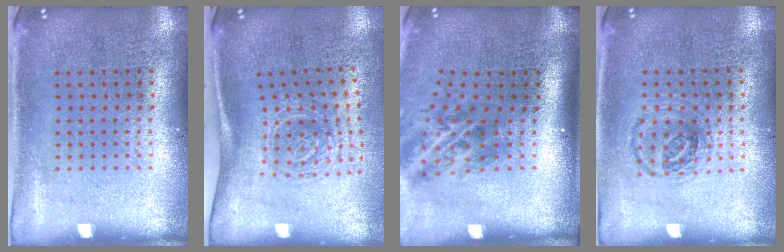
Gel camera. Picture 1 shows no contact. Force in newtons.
{"total": 1.8, "press": 1.2, "slide": 1.4}
{"total": 2.1, "press": 1.3, "slide": 1.6}
{"total": 1.0, "press": 0.9, "slide": 0.2}